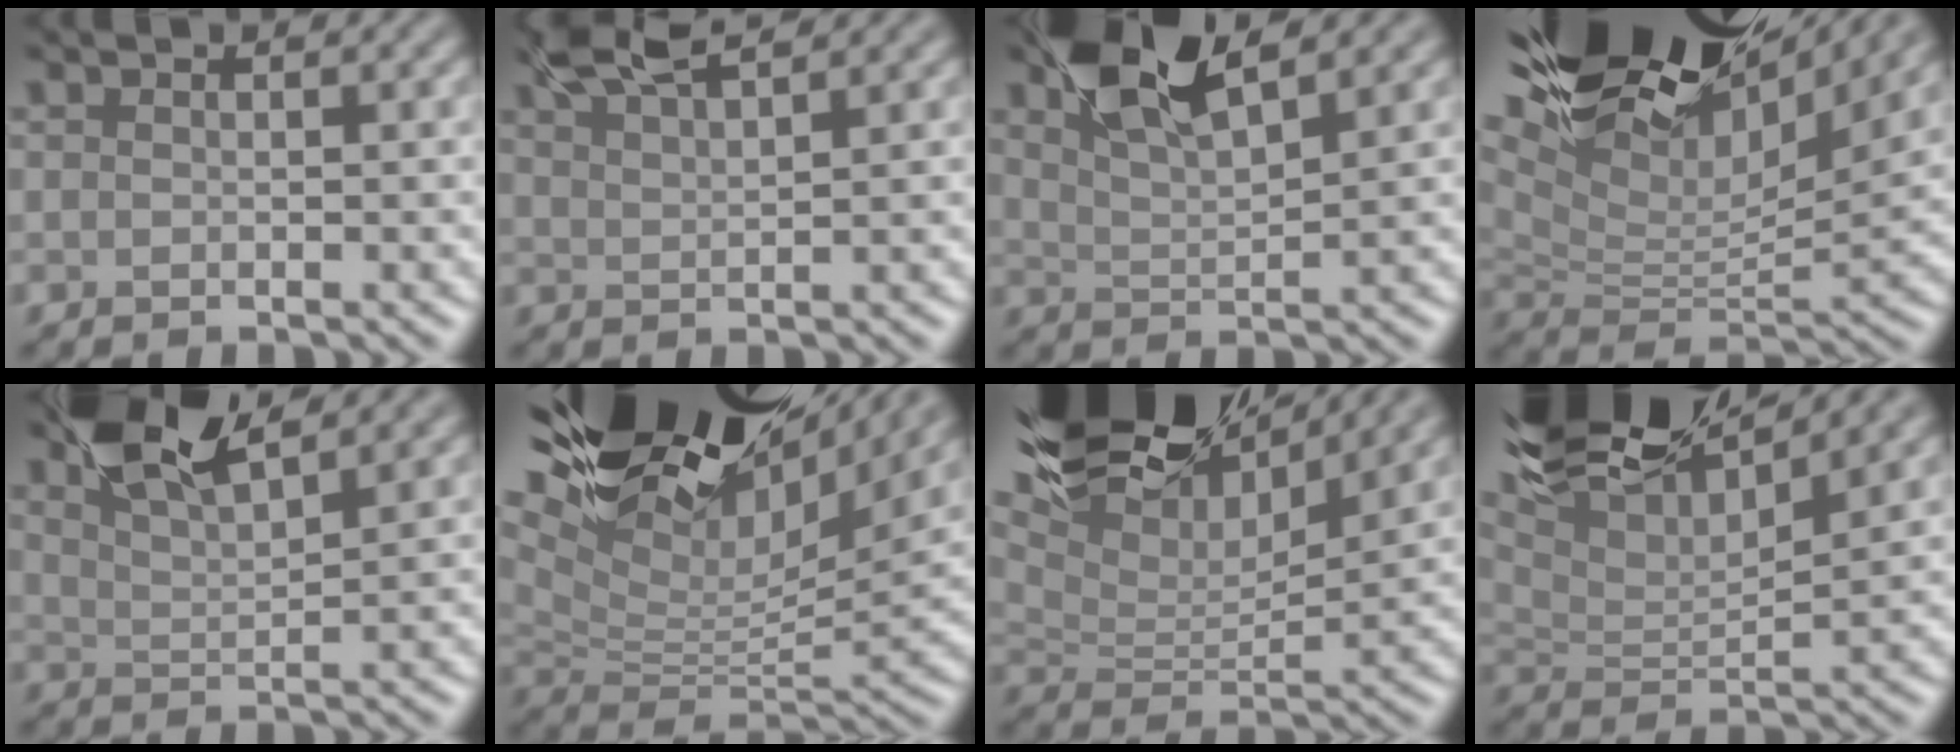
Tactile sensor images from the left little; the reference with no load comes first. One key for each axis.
{"total": 5.3, "fx": 4.6, "fy": 0.8, "fz": 2.6, "tx": -0.043, "ty": 0.019, "tz": 0.069}
{"total": 6.5, "fx": 4.4, "fy": 2.1, "fz": 4.4, "tx": -0.089, "ty": 0.013, "tz": 0.079}
{"total": 15.8, "fx": 11.8, "fy": 5.2, "fz": 9.1, "tx": -0.189, "ty": 0.040, "tz": 0.180}
{"total": 6.2, "fx": 4.8, "fy": 1.6, "fz": 3.6, "tx": -0.073, "ty": 0.015, "tz": 0.089}
{"total": 17.1, "fx": 12.2, "fy": 6.3, "fz": 10.2, "tx": -0.200, "ty": 0.047, "tz": 0.180}
{"total": 13.1, "fx": 9.7, "fy": 4.4, "fz": 7.7, "tx": -0.159, "ty": 0.025, "tz": 0.151}
{"total": 12.2, "fx": 8.7, "fy": 3.4, "fz": 7.8, "tx": -0.148, "ty": 0.014, "tz": 0.135}